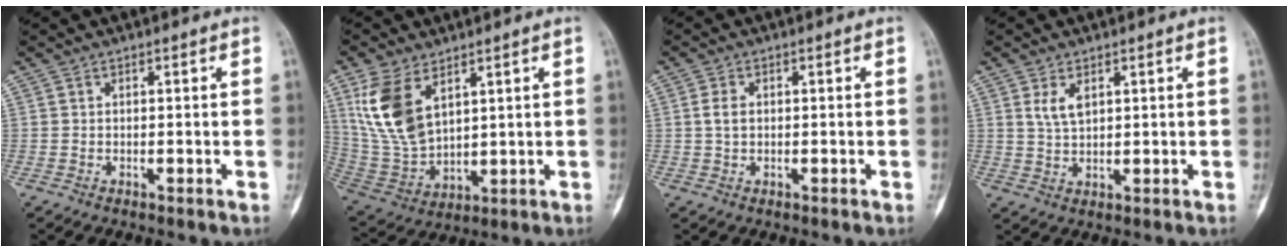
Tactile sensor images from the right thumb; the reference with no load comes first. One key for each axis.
{"total": 13.6, "fx": 6.1, "fy": 7.5, "fz": 9.5, "tx": -0.186, "ty": -0.024, "tz": 0.138}
{"total": 2.6, "fx": 0.3, "fy": 1.7, "fz": 1.9, "tx": -0.034, "ty": 0.002, "tz": 0.004}
{"total": 3.6, "fx": 1.7, "fy": 1.9, "fz": 2.6, "tx": -0.047, "ty": -0.007, "tz": 0.038}